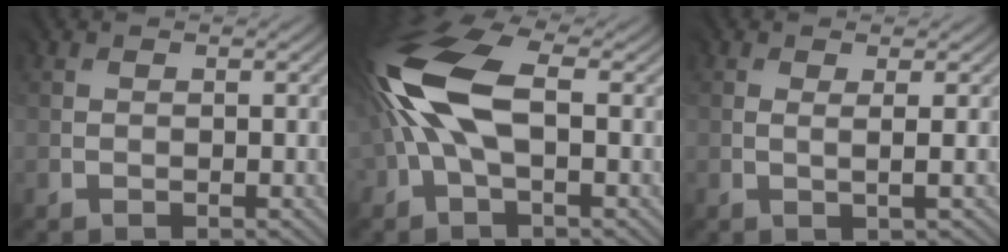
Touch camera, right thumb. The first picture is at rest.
{"total": 13.2, "force": [0.7, 6.3, 11.7], "torque": [-0.269, 0.023, -0.001]}
{"total": 1.2, "force": [0.1, 0.1, 1.2], "torque": [-0.022, 0.003, -0.003]}